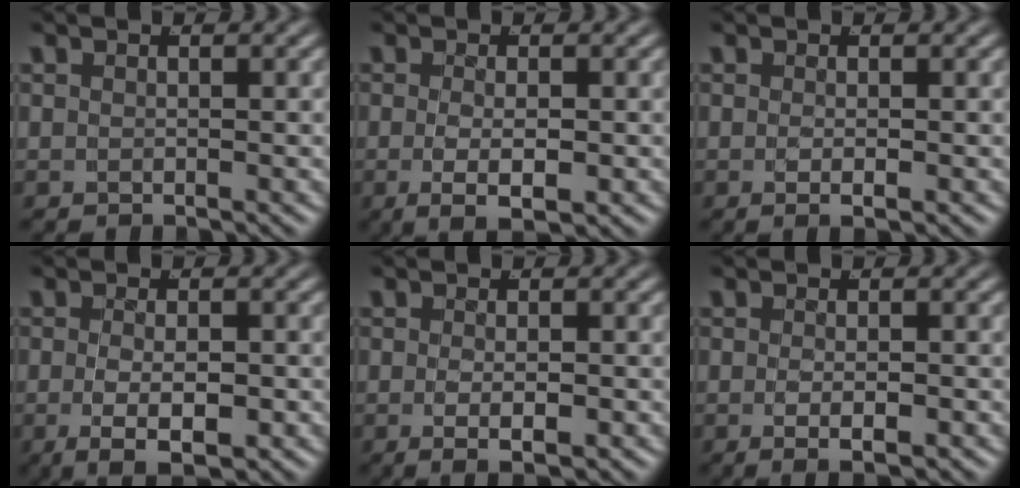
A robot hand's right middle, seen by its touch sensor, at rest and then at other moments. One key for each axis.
{"total": 4.1, "fx": -1.6, "fy": 1.3, "fz": 3.6, "tx": -0.070, "ty": -0.023, "tz": -0.011}
{"total": 1.1, "fx": -0.4, "fy": -0.6, "fz": 0.8, "tx": -0.019, "ty": -0.008, "tz": -0.002}
{"total": 5.4, "fx": -2.3, "fy": 2.1, "fz": 4.4, "tx": -0.085, "ty": -0.028, "tz": -0.019}
{"total": 2.6, "fx": -1.0, "fy": 0.4, "fz": 2.4, "tx": -0.046, "ty": -0.014, "tz": -0.007}
{"total": 2.2, "fx": -1.0, "fy": 0.1, "fz": 2.0, "tx": -0.037, "ty": -0.011, "tz": -0.008}